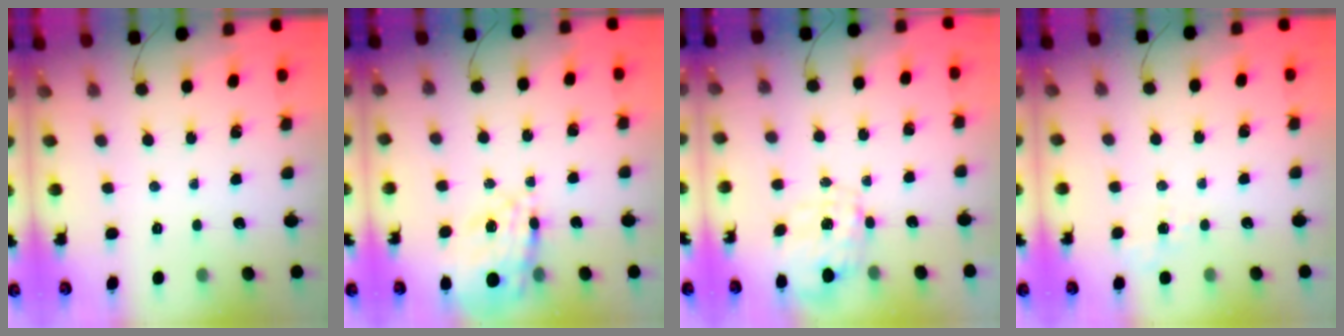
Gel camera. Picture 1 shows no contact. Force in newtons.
{"total": 18.1, "press": 17.7, "slide": 4.1}
{"total": 2.9, "press": 2.7, "slide": 0.9}
{"total": 1.9, "press": 1.1, "slide": 1.6}